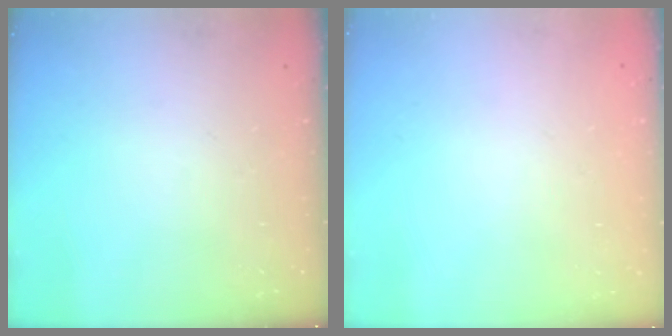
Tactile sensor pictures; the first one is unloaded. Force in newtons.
{"total": 1.8, "press": 1.8, "slide": 0.2}